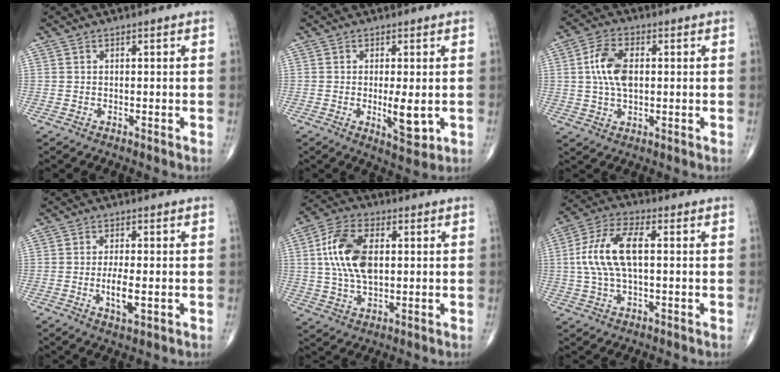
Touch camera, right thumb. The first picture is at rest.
{"total": 5.6, "force": [-0.6, 1.7, 5.3], "torque": [-0.081, -0.015, -0.004]}
{"total": 8.5, "force": [1.0, 4.8, 7.0], "torque": [-0.137, 0.006, 0.017]}
{"total": 5.2, "force": [-0.9, 1.8, 4.8], "torque": [-0.088, -0.009, -0.016]}
{"total": 13.0, "force": [1.9, 7.2, 10.7], "torque": [-0.210, 0.008, 0.034]}
{"total": 11.9, "force": [1.0, 5.2, 10.6], "torque": [-0.223, 0.023, 0.017]}